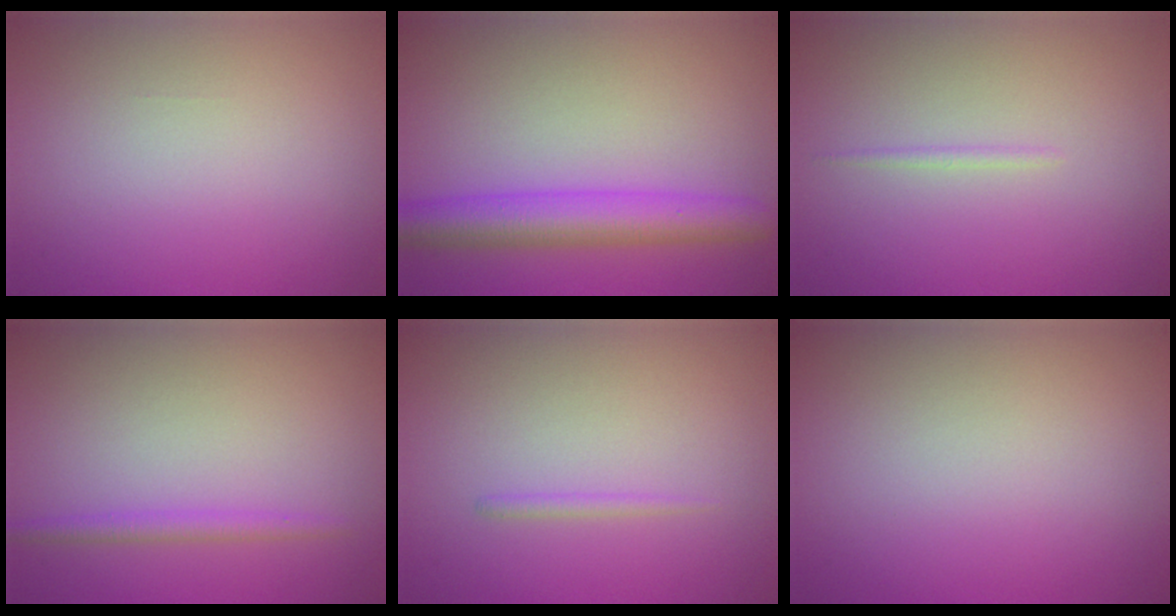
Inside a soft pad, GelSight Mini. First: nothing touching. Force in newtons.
{"total": 5.5, "press": 5.5, "slide": 0.2}
{"total": 0.6, "press": 0.6, "slide": 0.1}
{"total": 1.6, "press": 1.6, "slide": 0.1}
{"total": 0.8, "press": 0.8, "slide": 0.1}
{"total": 0.0}